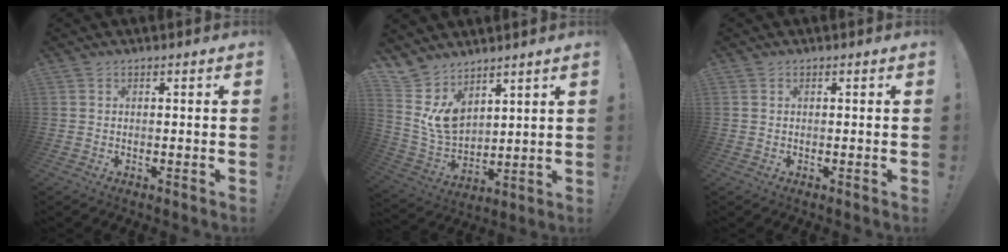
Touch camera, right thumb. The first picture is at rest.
{"total": 9.9, "force": [5.4, 7.1, 4.4], "torque": [-0.076, -0.041, 0.118]}
{"total": 0.0}